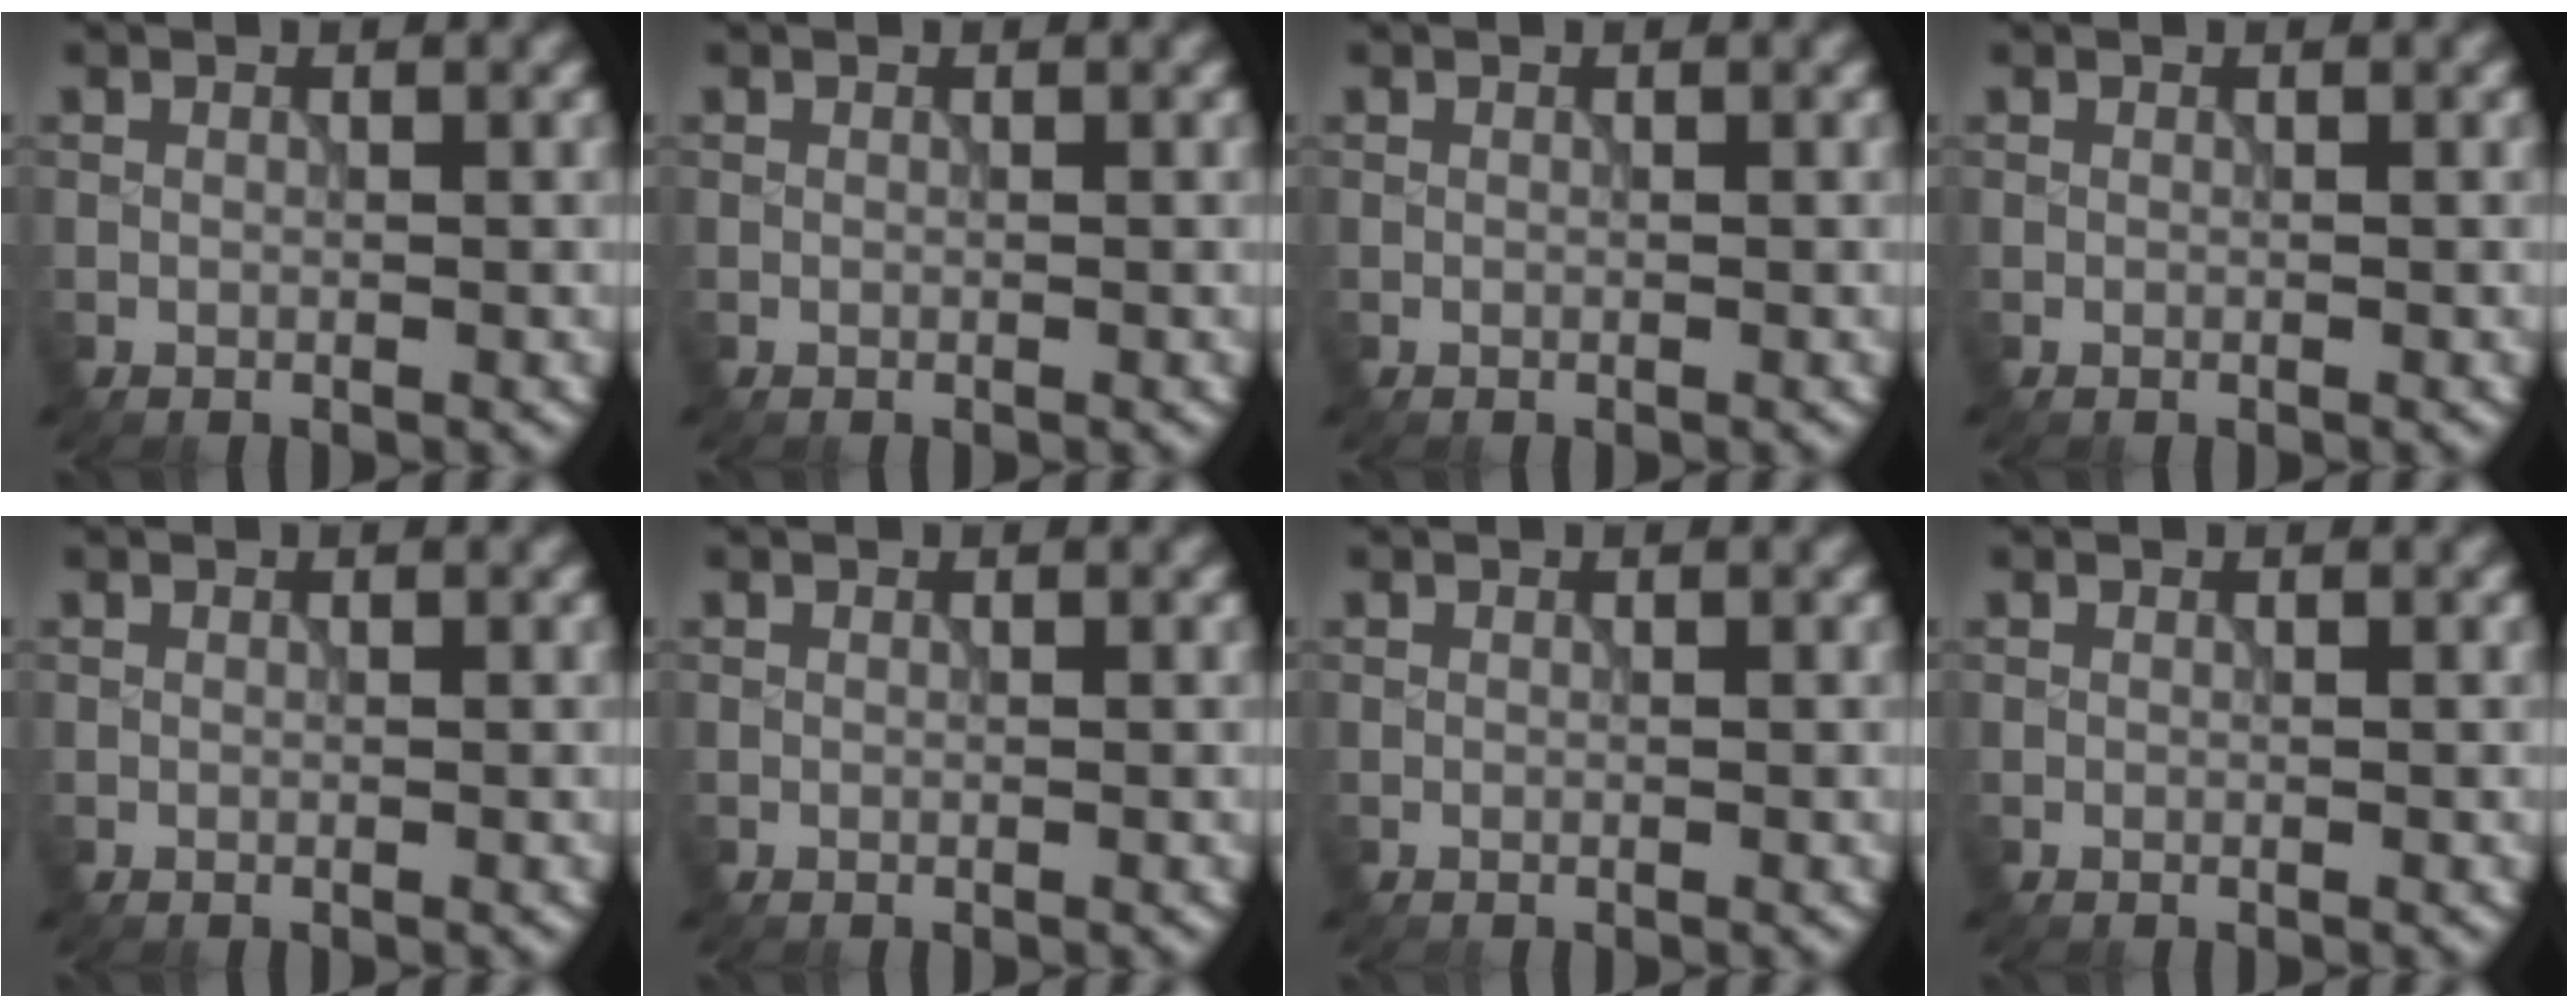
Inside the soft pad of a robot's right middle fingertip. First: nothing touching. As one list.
[{"total": 0.0}, {"total": 0.0}, {"total": 0.0}, {"total": 0.0}, {"total": 0.0}, {"total": 0.0}, {"total": 0.0}]